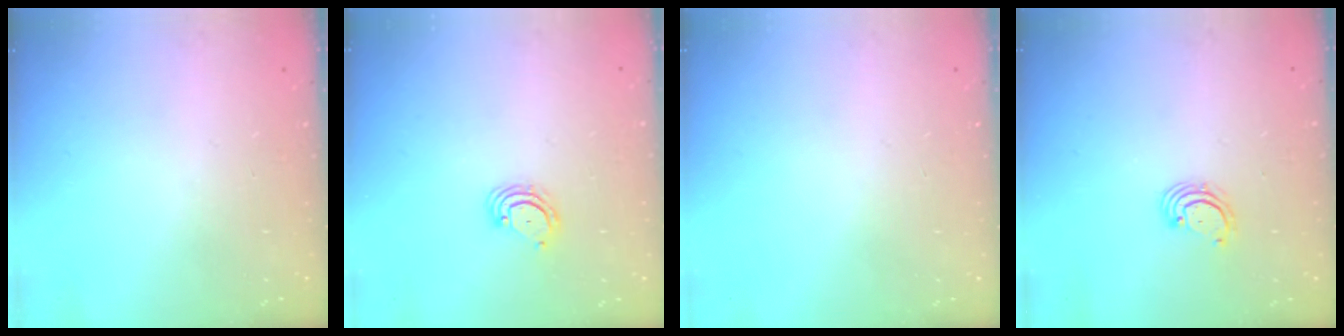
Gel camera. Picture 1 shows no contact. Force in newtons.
{"total": 4.5, "press": 4.5, "slide": 0.3}
{"total": 0.0}
{"total": 2.6, "press": 2.6, "slide": 0.3}